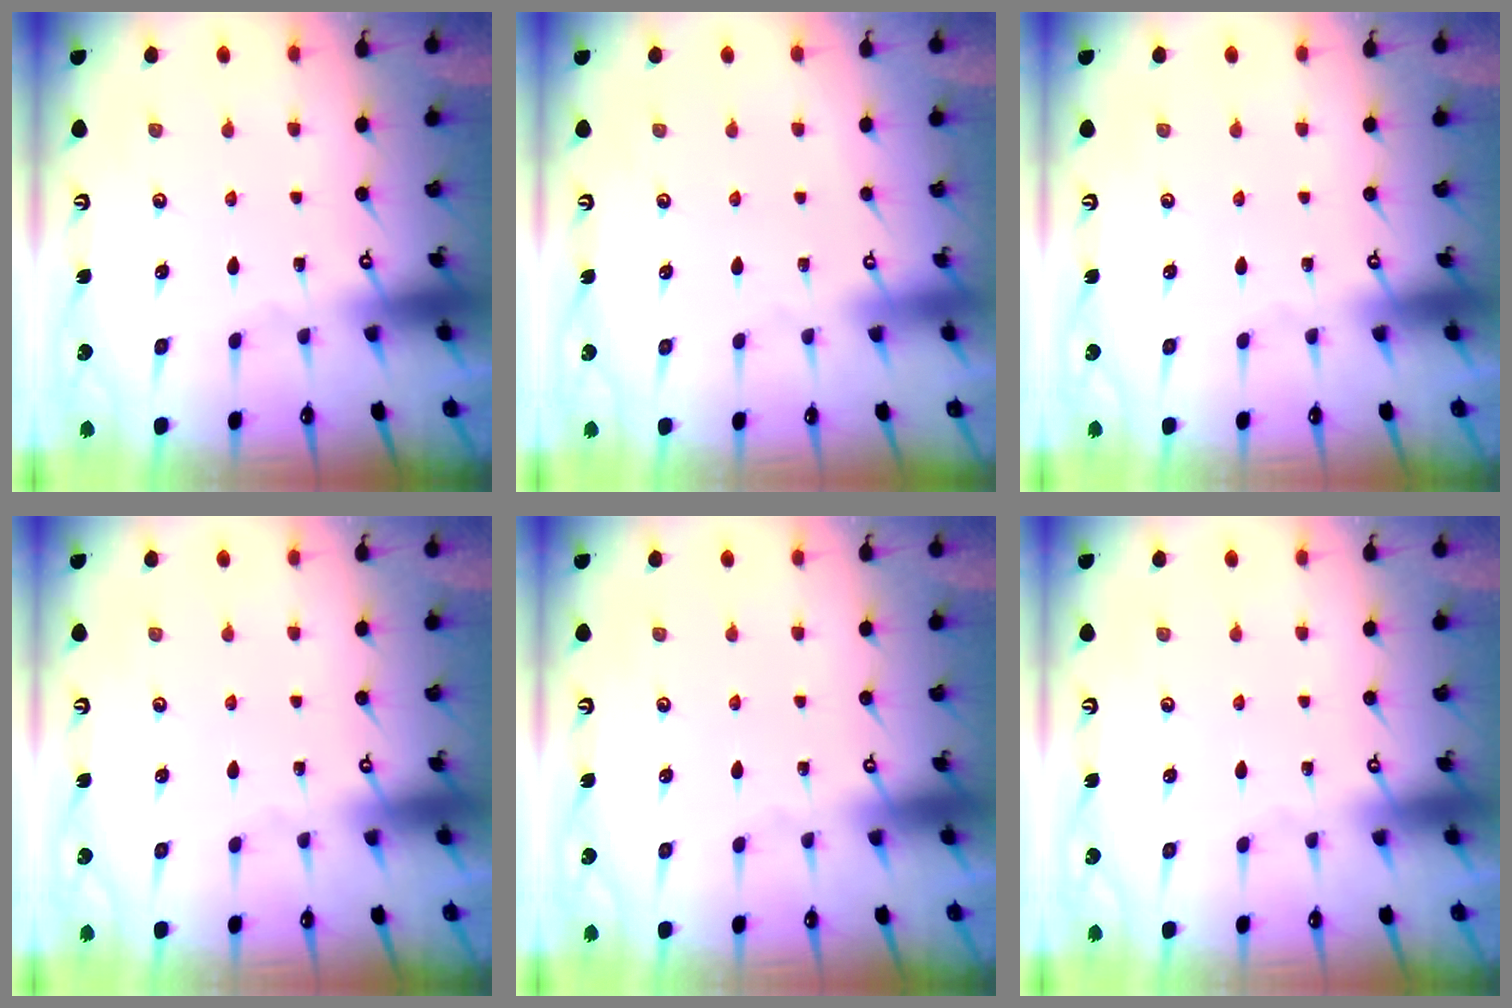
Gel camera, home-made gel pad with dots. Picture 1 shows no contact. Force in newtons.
{"total": 3.9, "press": 3.9, "slide": 0.1}
{"total": 0.0}
{"total": 0.0}
{"total": 0.0}
{"total": 0.0}